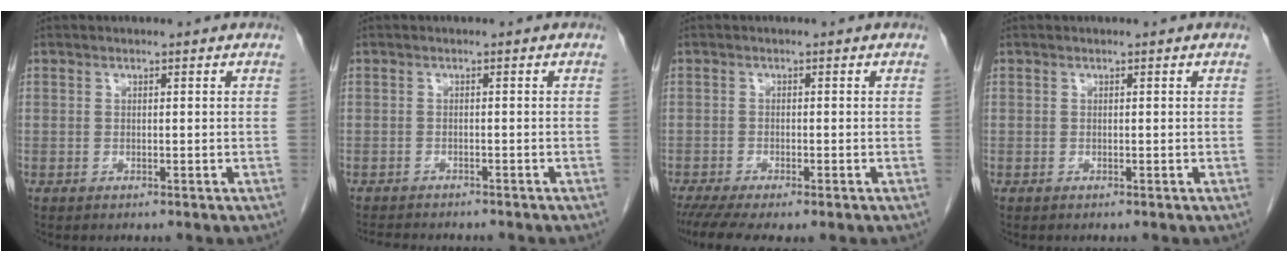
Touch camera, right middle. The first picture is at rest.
{"total": 6.6, "force": [-5.9, 1.5, 2.6], "torque": [-0.038, -0.005, -0.082]}
{"total": 7.2, "force": [-5.5, 1.3, 4.5], "torque": [-0.069, -0.014, -0.088]}
{"total": 0.0}